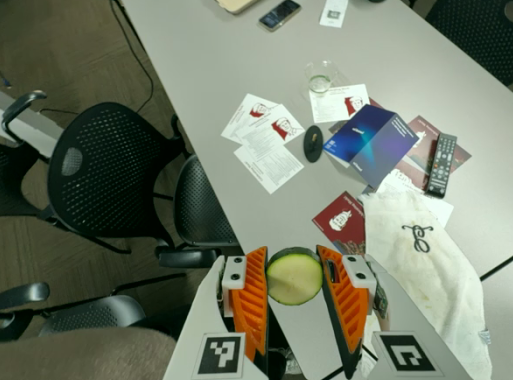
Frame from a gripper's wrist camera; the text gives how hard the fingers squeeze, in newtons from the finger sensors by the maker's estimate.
{"total": 13.2, "left": 14.2, "right": 12.2}